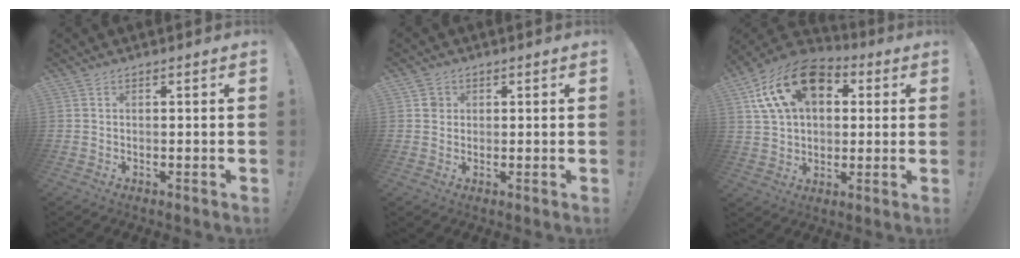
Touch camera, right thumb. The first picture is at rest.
{"total": 2.7, "force": [0.8, 2.5, 0.5], "torque": [-0.006, 0.004, 0.013]}
{"total": 19.2, "force": [7.5, 12.7, 12.2], "torque": [-0.210, -0.020, 0.137]}